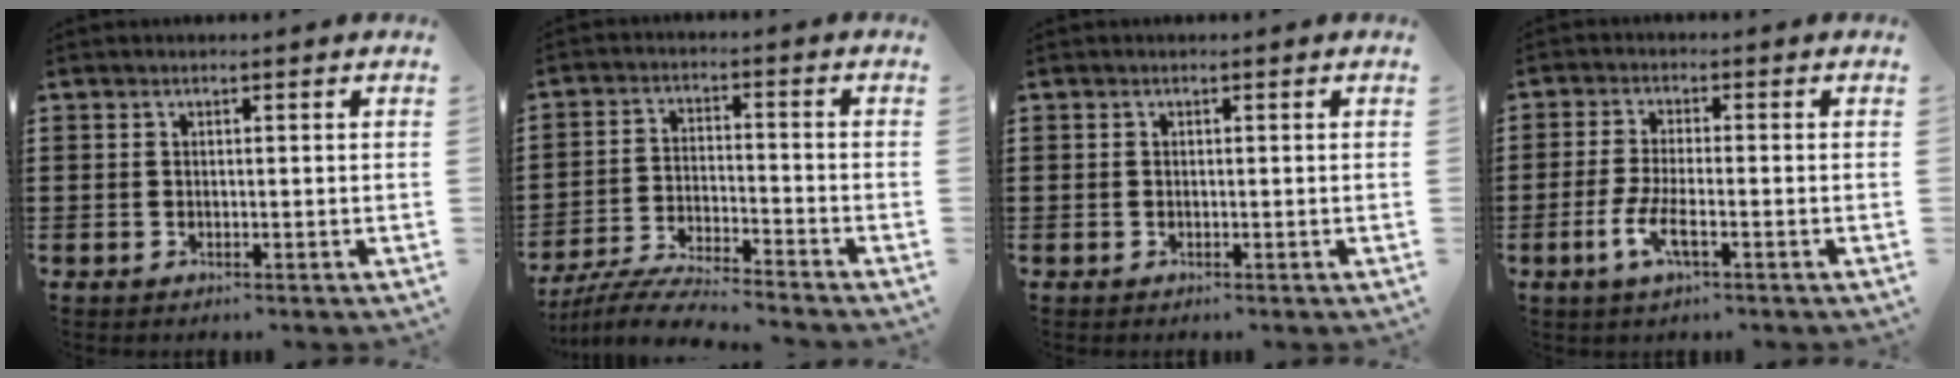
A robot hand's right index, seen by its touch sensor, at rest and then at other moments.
{"total": 6.2, "force": [-5.9, 0.0, 1.7], "torque": [-0.046, -0.007, -0.119]}
{"total": 0.0}
{"total": 4.9, "force": [-2.0, 1.0, 4.4], "torque": [-0.099, -0.012, -0.042]}